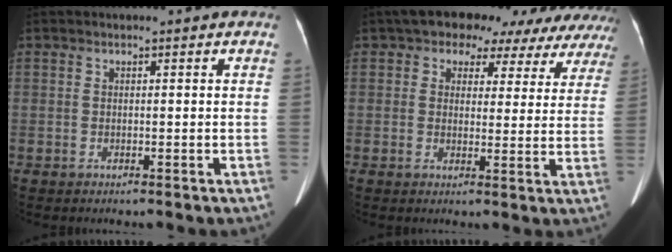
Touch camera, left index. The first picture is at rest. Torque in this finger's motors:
{"motor_torque": [0.95, -1.19, 0.84, 0.11]}